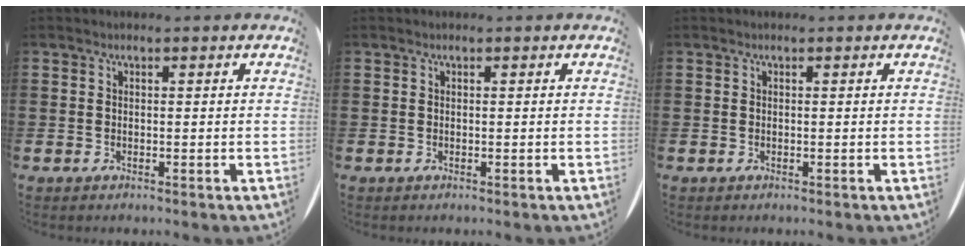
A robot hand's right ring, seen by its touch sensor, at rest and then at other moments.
{"total": 0.0}
{"total": 0.0}